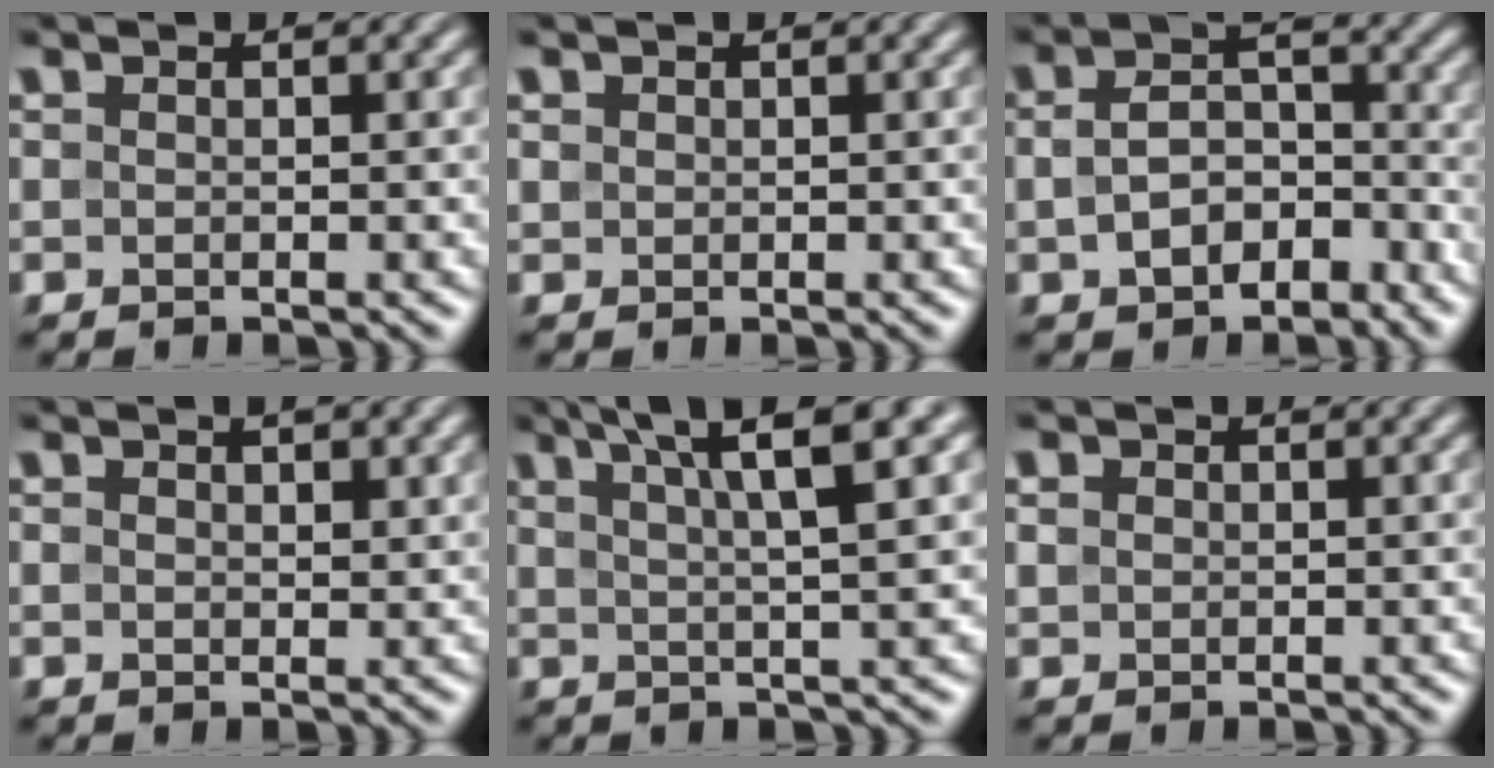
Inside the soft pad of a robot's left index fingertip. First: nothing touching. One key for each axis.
{"total": 0.6, "fx": 0.3, "fy": 0.5, "fz": 0.1, "tx": 0.000, "ty": 0.000, "tz": 0.008}
{"total": 5.5, "fx": -1.9, "fy": 3.5, "fz": 3.8, "tx": -0.066, "ty": 0.003, "tz": -0.033}
{"total": 2.0, "fx": 1.0, "fy": 1.1, "fz": 1.5, "tx": -0.023, "ty": 0.000, "tz": 0.019}
{"total": 7.4, "fx": 3.8, "fy": 1.3, "fz": 6.2, "tx": -0.077, "ty": 0.019, "tz": 0.058}
{"total": 1.0, "fx": 0.4, "fy": 0.9, "fz": 0.3, "tx": -0.006, "ty": 0.003, "tz": 0.005}